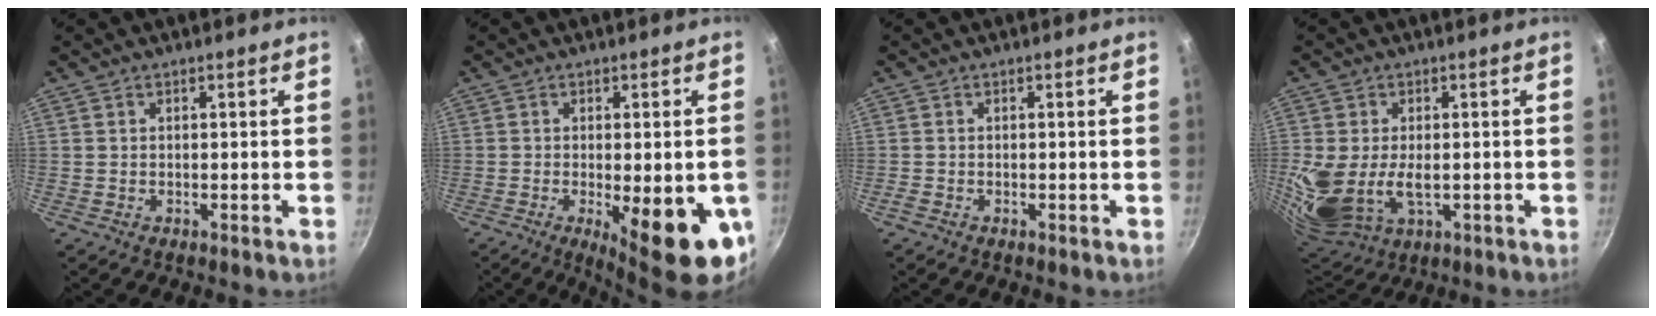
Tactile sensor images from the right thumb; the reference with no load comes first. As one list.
[{"total": 16.0, "force": [-4.6, 5.0, 14.5], "torque": [-0.163, -0.006, -0.050]}, {"total": 0.5, "force": [-0.4, 0.3, 0.2], "torque": [-0.006, 0.001, -0.010]}, {"total": 13.2, "force": [-1.1, 8.3, 10.2], "torque": [-0.209, -0.020, -0.008]}]